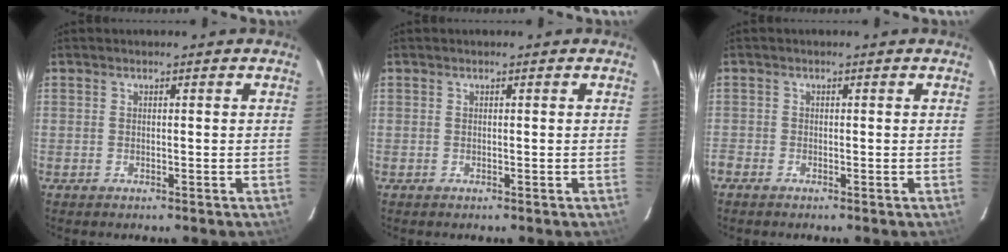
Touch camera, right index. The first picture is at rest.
{"total": 0.0}
{"total": 1.4, "force": [-1.0, 0.9, 0.0], "torque": [-0.006, 0.000, -0.024]}